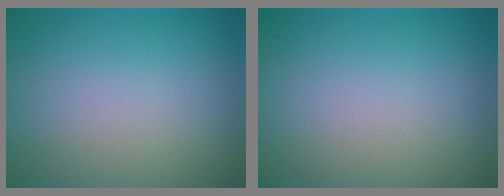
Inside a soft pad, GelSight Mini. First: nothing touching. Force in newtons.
{"total": 0.0}